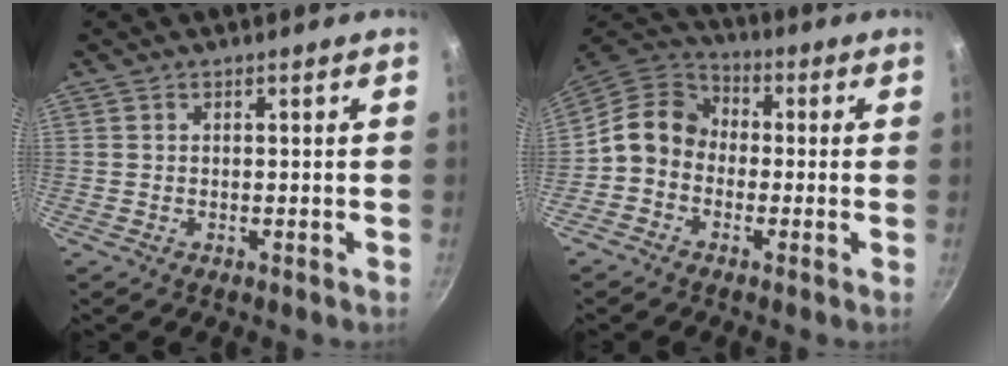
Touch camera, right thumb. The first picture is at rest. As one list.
[{"total": 9.7, "force": [-1.3, 8.2, 5.0], "torque": [-0.066, 0.040, -0.051]}]